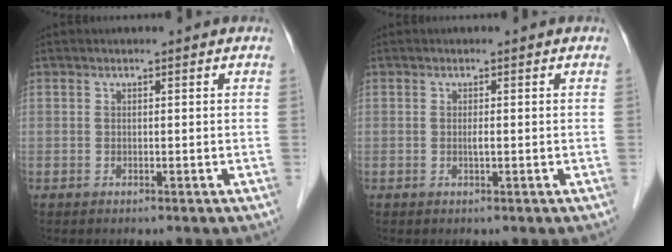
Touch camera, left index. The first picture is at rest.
{"total": 0.7, "force": [0.0, 0.0, 0.7], "torque": [-0.014, -0.001, -0.001]}